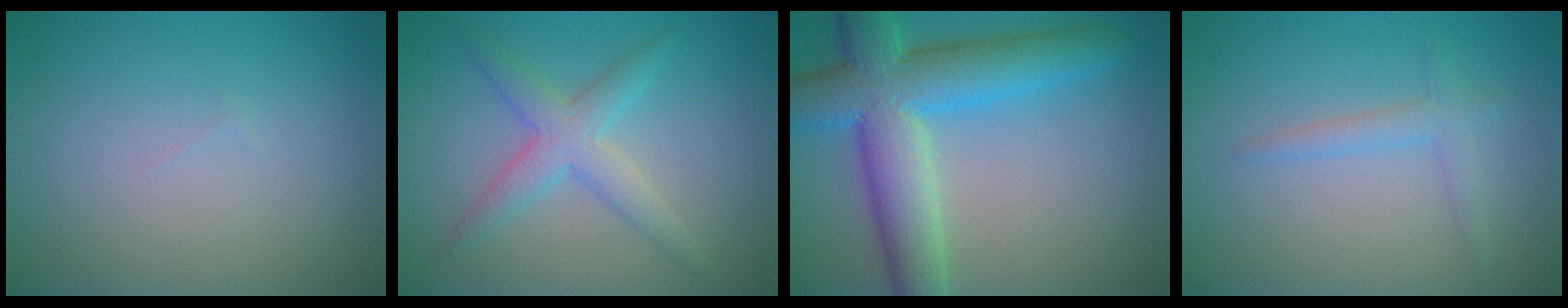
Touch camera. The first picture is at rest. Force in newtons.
{"total": 3.4, "press": 3.4, "slide": 0.2}
{"total": 9.5, "press": 9.4, "slide": 0.5}
{"total": 1.8, "press": 1.8, "slide": 0.1}